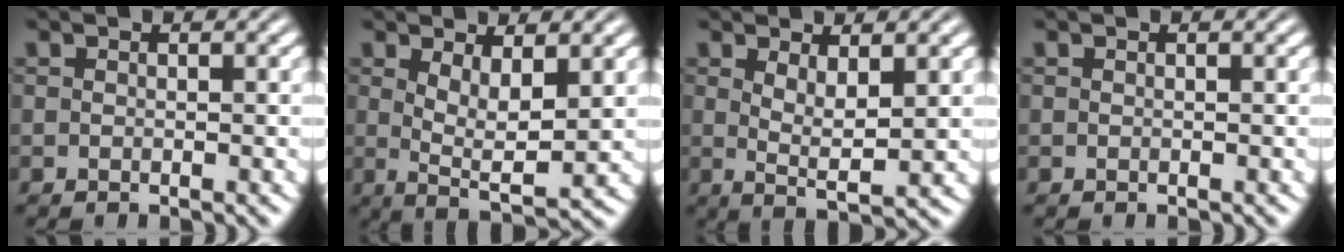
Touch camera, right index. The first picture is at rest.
{"total": 4.6, "force": [0.7, 1.3, 4.3], "torque": [-0.070, -0.022, 0.020]}
{"total": 3.3, "force": [0.9, 0.2, 3.2], "torque": [-0.051, -0.016, 0.022]}
{"total": 0.0}